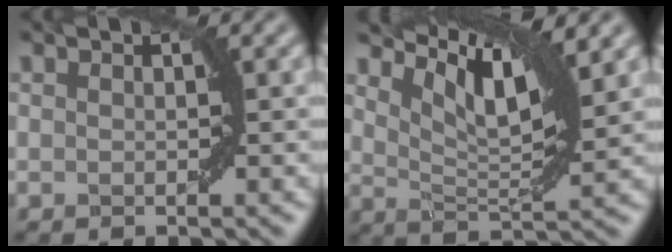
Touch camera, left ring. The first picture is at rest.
{"total": 7.4, "force": [4.7, 1.7, 5.4], "torque": [-0.098, 0.005, 0.088]}